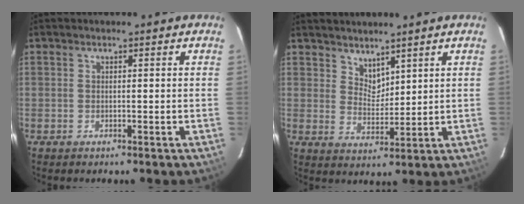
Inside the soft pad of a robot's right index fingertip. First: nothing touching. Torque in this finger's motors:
{"motor_torque": [-0.14, 0.03, -0.06, 0.00]}